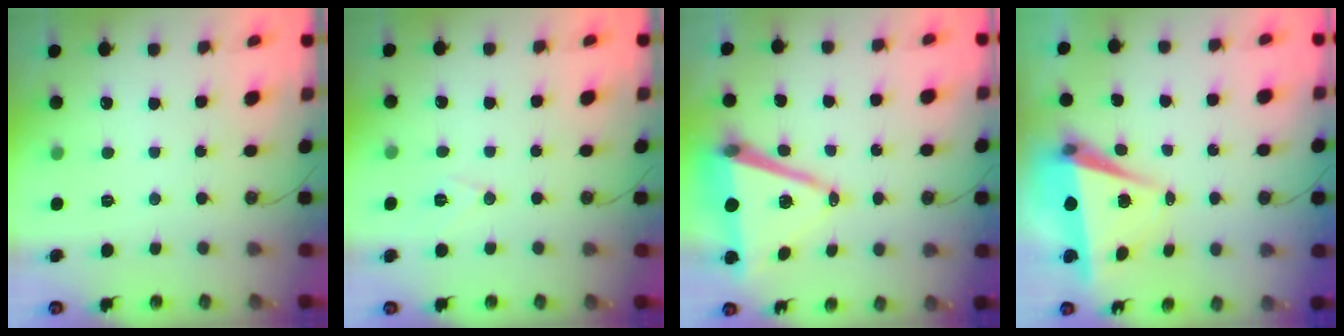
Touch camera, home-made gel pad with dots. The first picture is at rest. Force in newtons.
{"total": 6.9, "press": 5.3, "slide": 4.5}
{"total": 12.1, "press": 11.4, "slide": 4.1}
{"total": 6.4, "press": 4.6, "slide": 4.4}